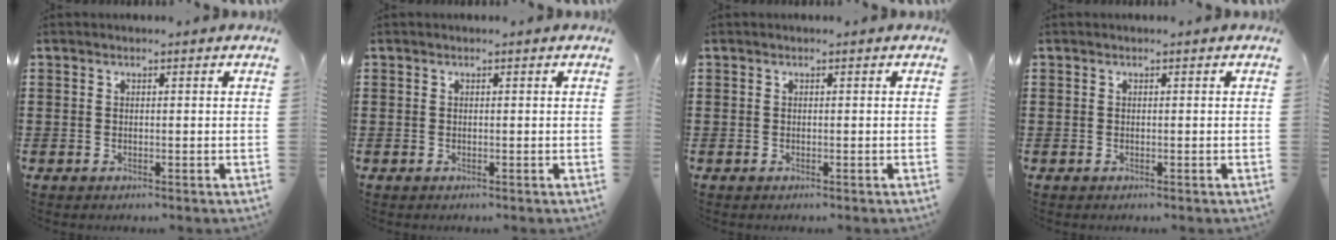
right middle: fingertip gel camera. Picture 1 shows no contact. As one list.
[{"total": 0.0}, {"total": 0.0}, {"total": 0.0}]